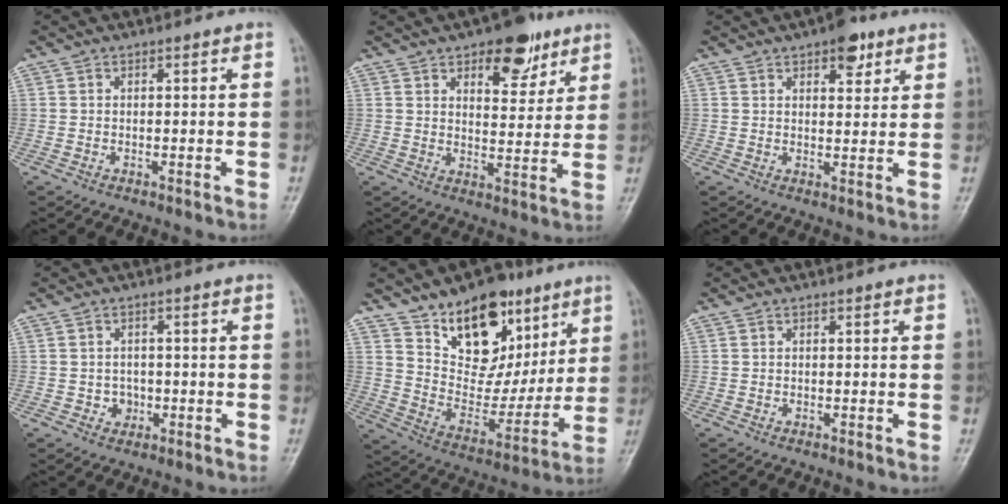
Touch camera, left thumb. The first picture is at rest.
{"total": 10.9, "force": [6.5, 5.3, 7.0], "torque": [-0.063, -0.033, 0.093]}
{"total": 6.1, "force": [3.6, 2.9, 3.9], "torque": [-0.029, -0.014, 0.045]}
{"total": 2.8, "force": [-0.7, 2.6, 1.0], "torque": [0.003, 0.007, -0.008]}
{"total": 19.8, "force": [11.7, 12.0, 10.6], "torque": [-0.104, -0.057, 0.205]}
{"total": 0.0}